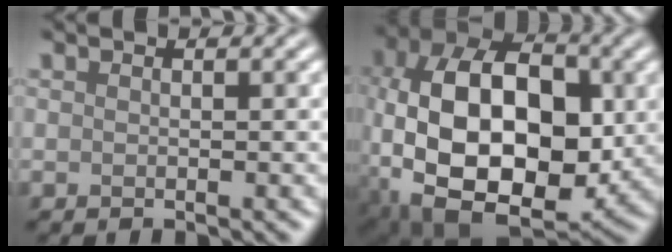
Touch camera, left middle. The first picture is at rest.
{"total": 16.3, "force": [-2.1, 10.0, 12.7], "torque": [-0.214, 0.002, -0.041]}